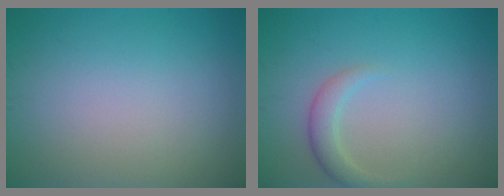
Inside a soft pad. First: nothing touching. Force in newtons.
{"total": 2.0, "press": 2.0, "slide": 0.1}